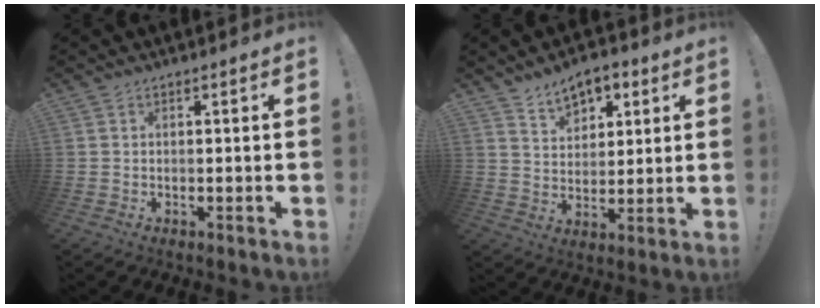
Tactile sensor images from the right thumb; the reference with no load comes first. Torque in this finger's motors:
{"motor_torque": [0.01, 0.05, 0.23, 0.20, 0.01]}